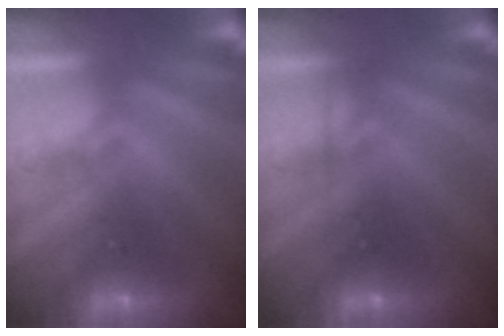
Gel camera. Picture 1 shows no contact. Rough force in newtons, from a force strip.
{"total": 2.3}